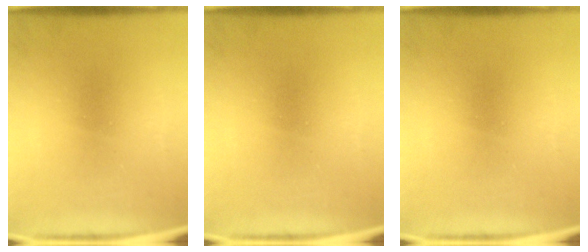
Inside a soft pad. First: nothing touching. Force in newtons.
{"total": 0.0}
{"total": 0.0}